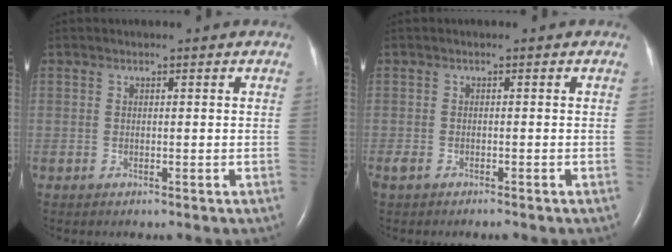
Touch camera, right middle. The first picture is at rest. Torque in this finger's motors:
{"motor_torque": [0.30, -0.24, -0.04, 0.00]}